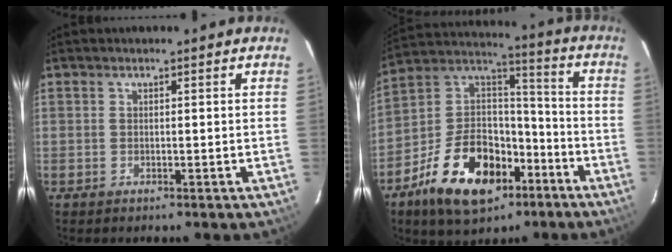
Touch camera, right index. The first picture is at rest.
{"total": 21.1, "force": [-10.9, 12.5, 13.1], "torque": [-0.267, 0.037, -0.175]}